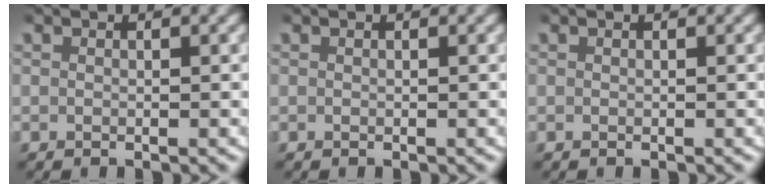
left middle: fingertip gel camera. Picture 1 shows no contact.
{"total": 0.0}
{"total": 0.0}